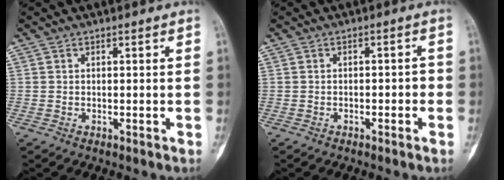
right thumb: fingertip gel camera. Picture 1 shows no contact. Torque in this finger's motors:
{"motor_torque": [-0.38, -0.09, -0.26, -0.08, 0.00]}